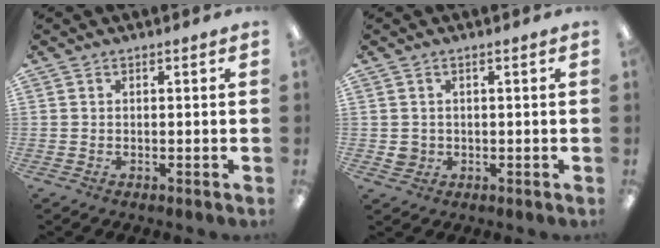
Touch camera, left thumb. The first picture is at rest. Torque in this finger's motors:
{"motor_torque": [-0.07, 0.24, 0.42, -0.24, -0.02]}